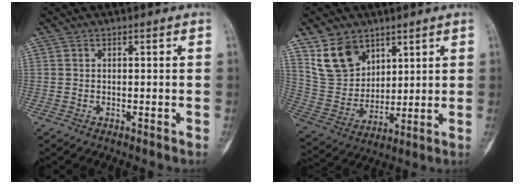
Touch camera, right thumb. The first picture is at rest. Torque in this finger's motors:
{"motor_torque": [0.31, 0.76, 0.24, -0.02, 0.06]}